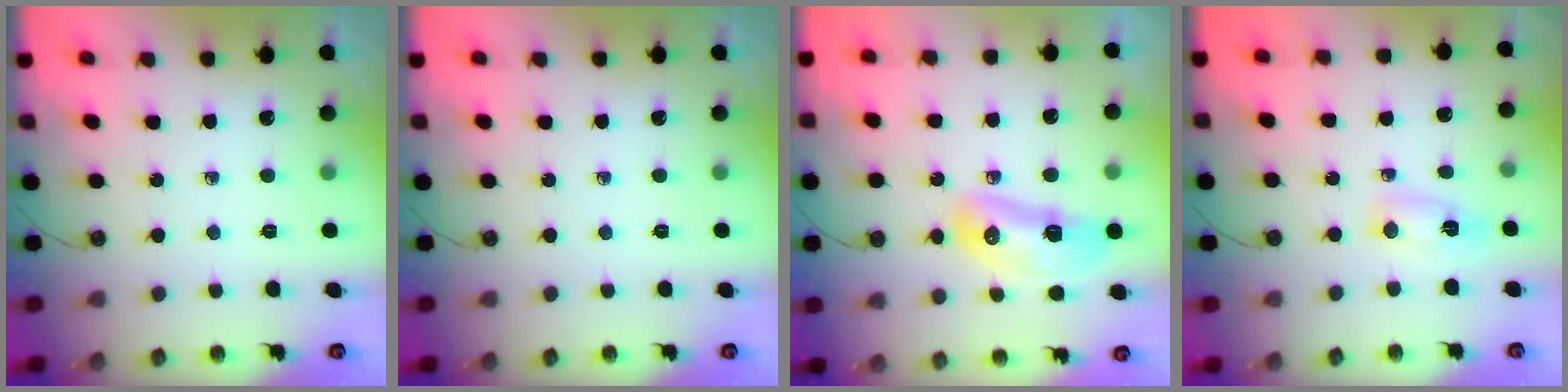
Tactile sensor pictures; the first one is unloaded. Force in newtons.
{"total": 0.0}
{"total": 10.6, "press": 10.5, "slide": 1.5}
{"total": 3.5, "press": 3.2, "slide": 1.5}